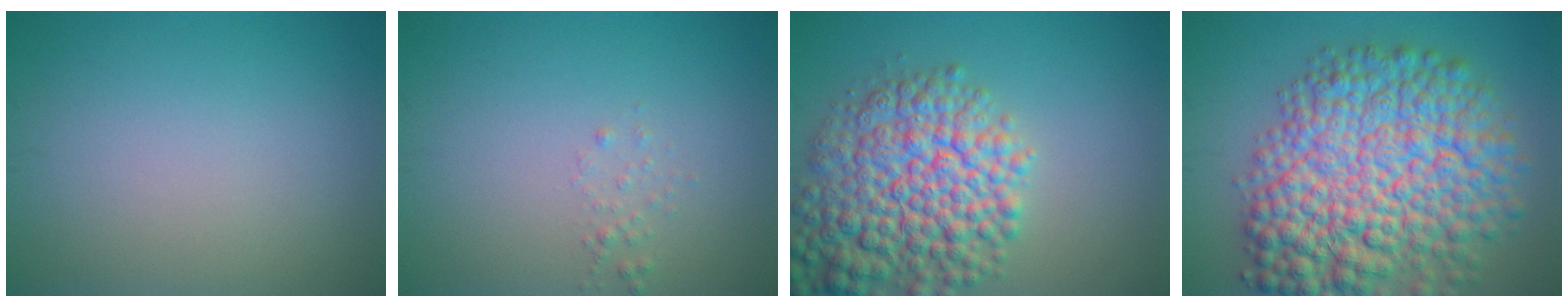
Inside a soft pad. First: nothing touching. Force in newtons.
{"total": 0.7, "press": 0.7, "slide": 0.1}
{"total": 9.5, "press": 9.4, "slide": 0.4}
{"total": 13.4, "press": 13.4, "slide": 0.4}